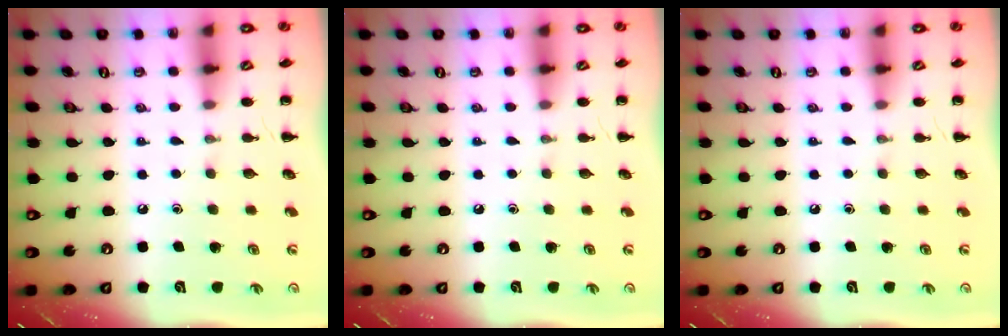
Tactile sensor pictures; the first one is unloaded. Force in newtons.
{"total": 0.0}
{"total": 0.0}